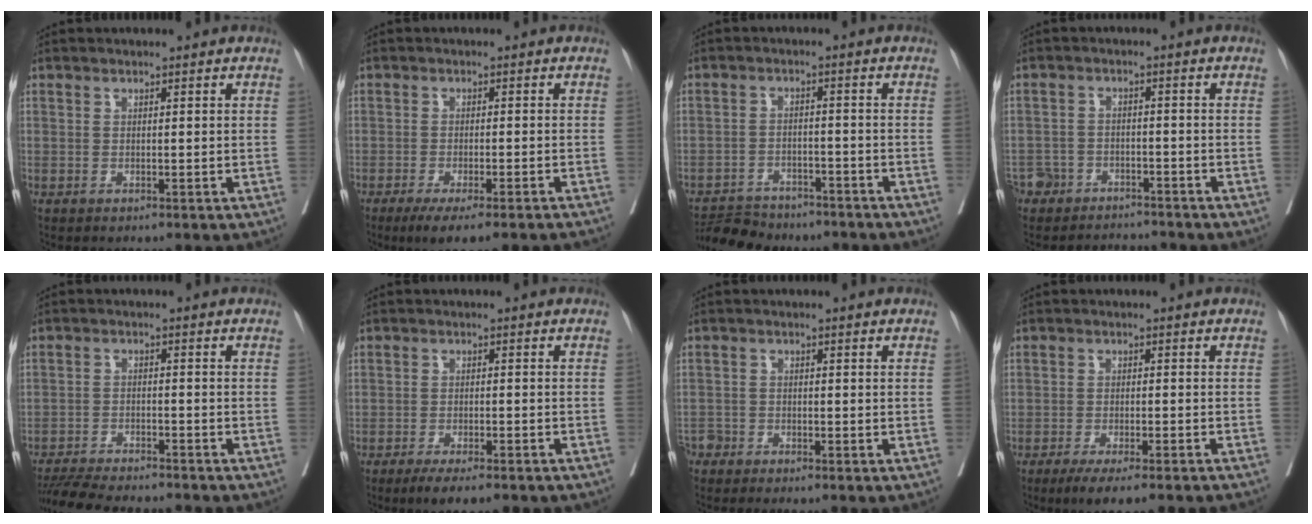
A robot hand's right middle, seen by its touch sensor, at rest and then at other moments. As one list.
[{"total": 8.7, "force": [-6.8, 0.4, 5.4], "torque": [-0.060, -0.015, -0.098]}, {"total": 9.6, "force": [-8.8, 3.2, 2.0], "torque": [-0.035, 0.005, -0.128]}, {"total": 7.2, "force": [-6.5, 3.1, 0.1], "torque": [-0.001, 0.016, -0.102]}, {"total": 11.7, "force": [-10.8, 1.1, 4.4], "torque": [-0.067, -0.011, -0.164]}, {"total": 7.3, "force": [-5.8, 1.1, 4.4], "torque": [-0.053, -0.010, -0.079]}, {"total": 3.1, "force": [-3.0, 0.8, 0.4], "torque": [0.002, -0.007, -0.054]}, {"total": 8.1, "force": [-6.4, 0.4, 5.0], "torque": [-0.058, -0.014, -0.092]}]